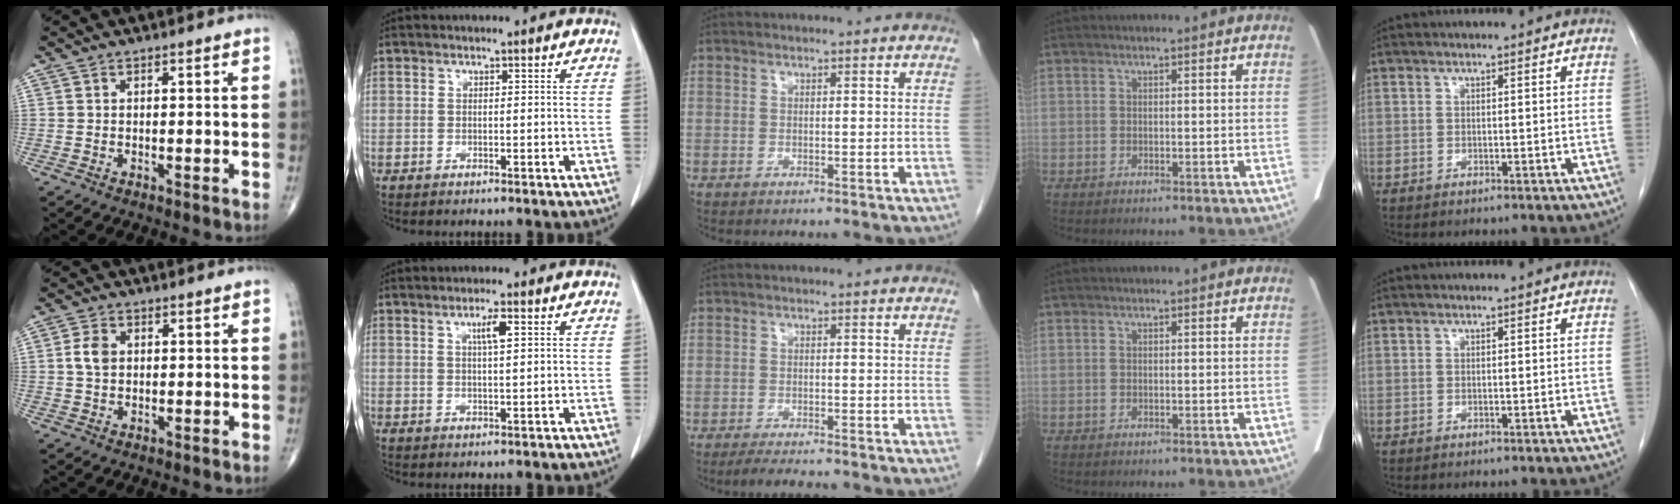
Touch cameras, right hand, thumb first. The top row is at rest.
{"thumb": {"total": 3.8, "force": [0.5, 2.6, 2.7], "torque": [-0.052, 0.003, 0.007]}, "index": {"total": 2.8, "force": [1.1, 0.2, 2.6], "torque": [-0.045, -0.001, 0.018]}, "middle": {"total": 3.9, "force": [-3.4, 0.1, 1.9], "torque": [-0.039, -0.014, -0.053]}}